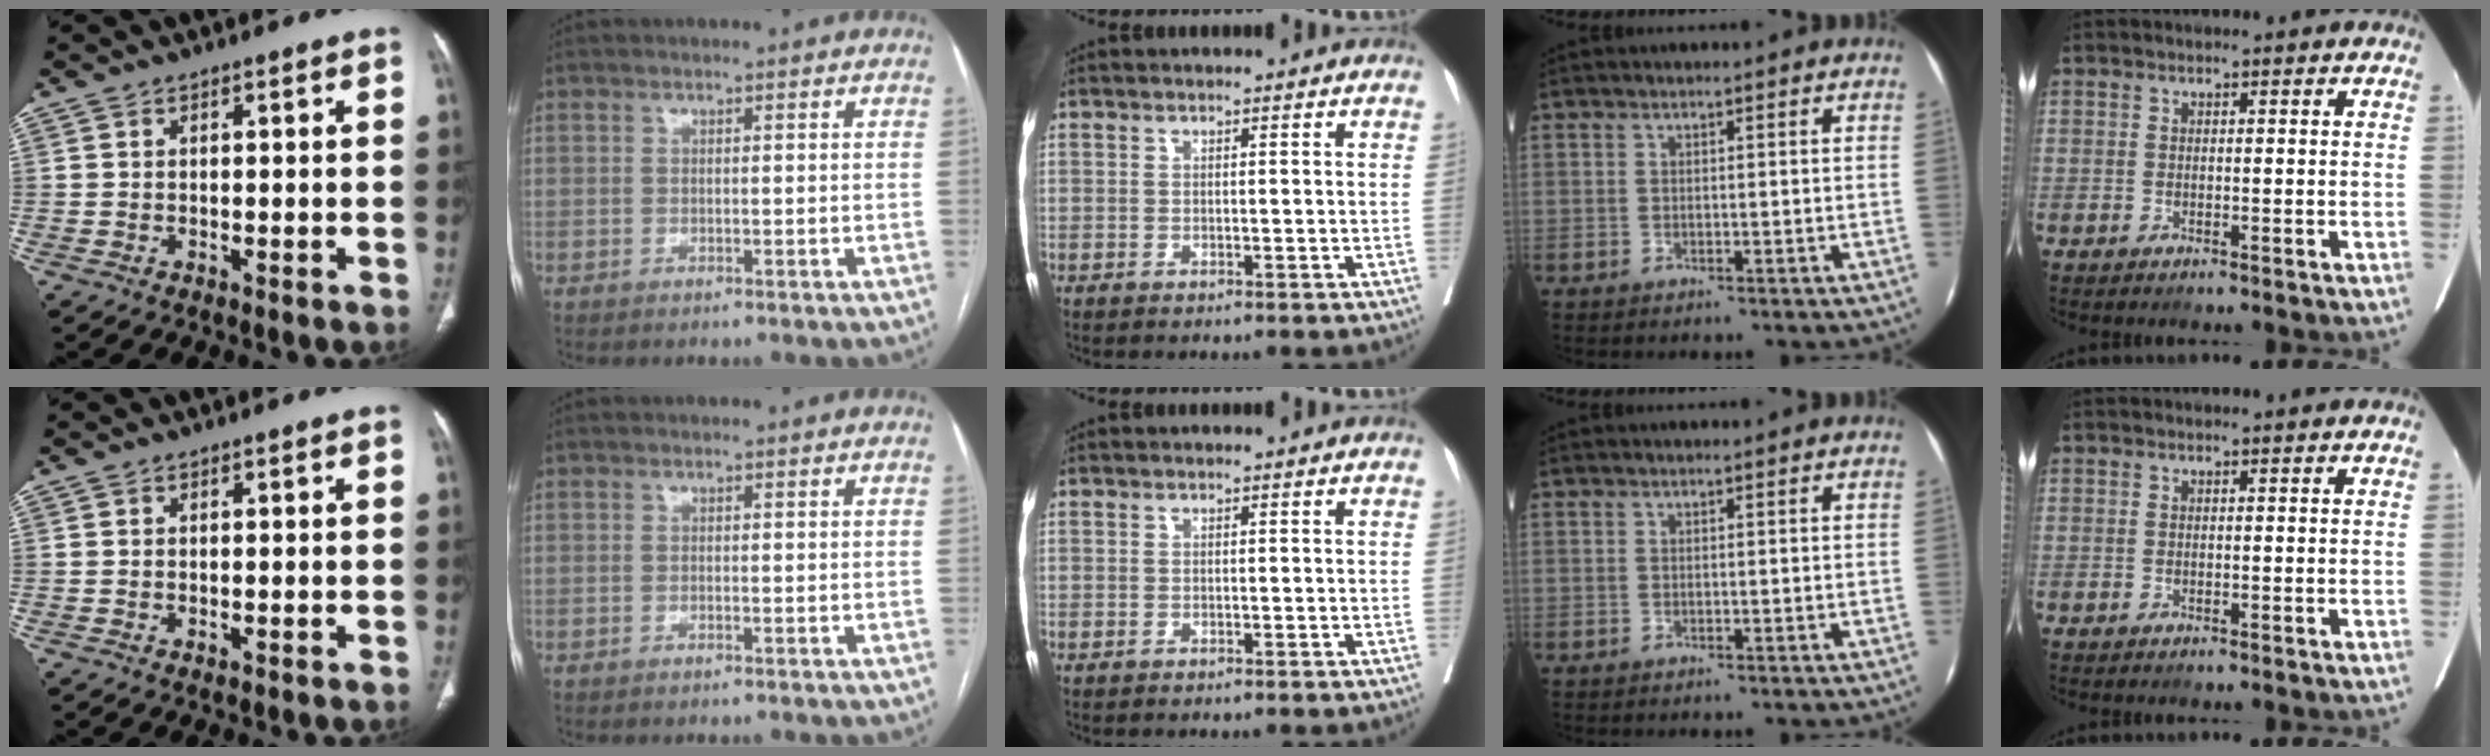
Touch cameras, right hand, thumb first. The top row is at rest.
{"thumb": {"total": 0.6, "force": [-0.2, 0.3, 0.5], "torque": [-0.011, -0.003, -0.001]}}